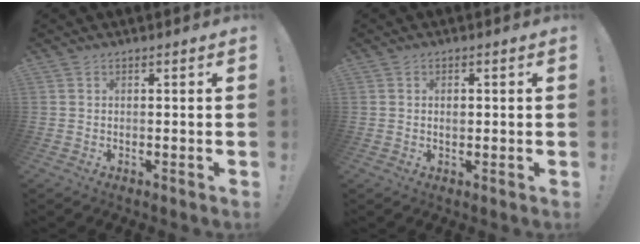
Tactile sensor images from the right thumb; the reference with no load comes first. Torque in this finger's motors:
{"motor_torque": [-0.29, -0.29, -0.35, 0.10, 0.01]}